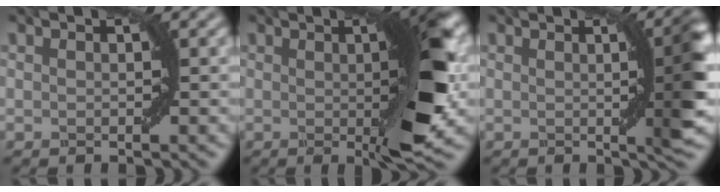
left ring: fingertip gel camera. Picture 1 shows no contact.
{"total": 7.7, "force": [0.1, 1.3, 7.5], "torque": [-0.102, 0.001, 0.004]}
{"total": 7.2, "force": [0.4, 1.8, 6.9], "torque": [-0.065, 0.006, 0.005]}